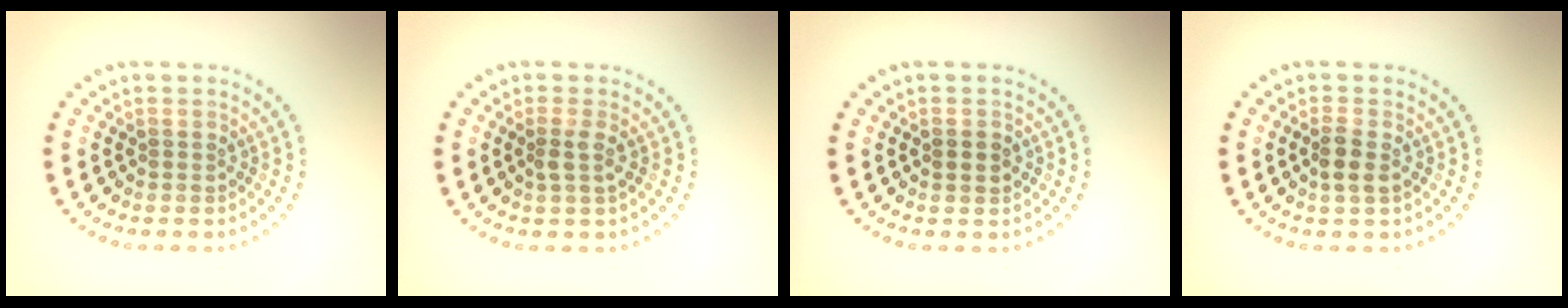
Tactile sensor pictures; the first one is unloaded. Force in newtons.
{"total": 1.4, "press": 1.2, "slide": 0.7}
{"total": 1.9, "press": 1.9, "slide": 0.1}
{"total": 1.9, "press": 1.7, "slide": 0.8}